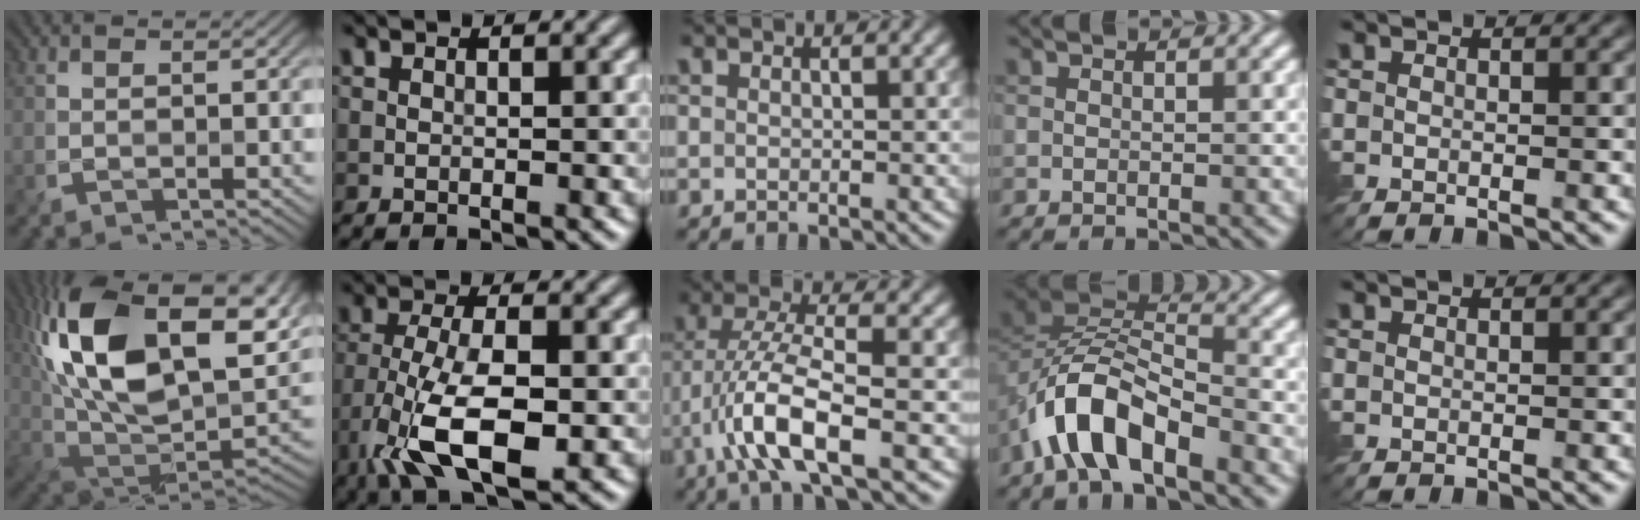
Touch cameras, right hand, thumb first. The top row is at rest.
{"thumb": {"total": 21.4, "force": [7.2, 12.5, 15.8], "torque": [-0.340, 0.019, 0.135]}, "index": {"total": 9.1, "force": [-3.5, 3.6, 7.6], "torque": [-0.163, -0.004, -0.066]}, "middle": {"total": 6.6, "force": [-2.7, 1.7, 5.8], "torque": [-0.114, 0.005, -0.059]}, "ring": {"total": 7.0, "force": [-4.2, 3.1, 4.7], "torque": [-0.083, 0.006, -0.086]}}